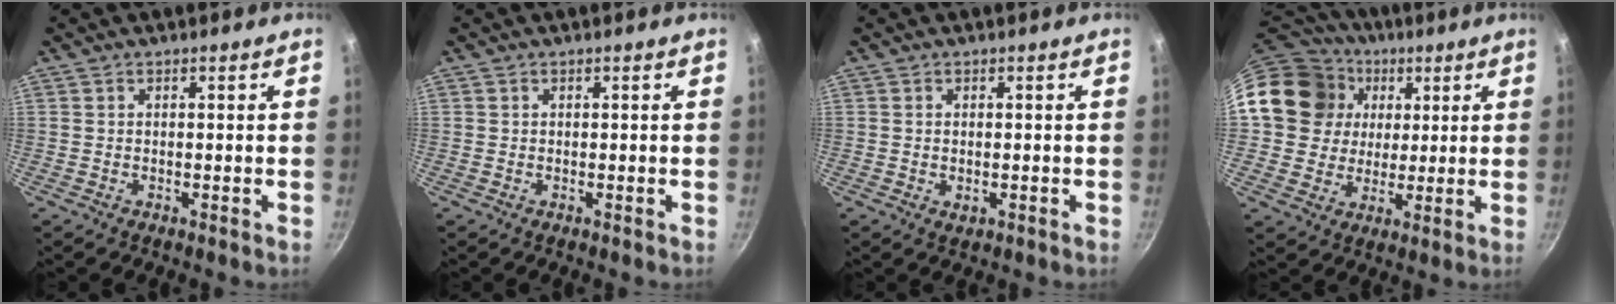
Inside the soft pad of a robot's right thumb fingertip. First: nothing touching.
{"total": 0.0}
{"total": 1.5, "force": [-0.2, 0.9, 1.2], "torque": [-0.018, -0.002, -0.002]}
{"total": 18.1, "force": [4.7, 16.1, 7.0], "torque": [-0.120, 0.020, 0.084]}